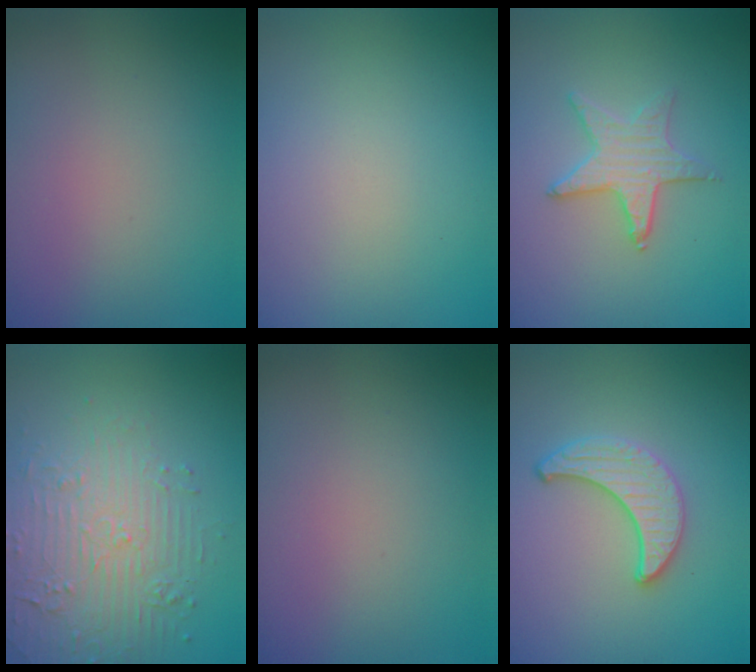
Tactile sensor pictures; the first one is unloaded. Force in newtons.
{"total": 0.0}
{"total": 2.9, "press": 2.8, "slide": 0.8}
{"total": 4.7, "press": 3.5, "slide": 3.2}
{"total": 0.0}
{"total": 3.0, "press": 2.8, "slide": 0.9}